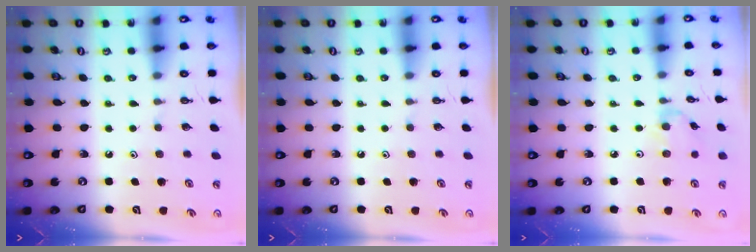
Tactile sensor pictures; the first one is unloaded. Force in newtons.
{"total": 0.0}
{"total": 2.4, "press": 2.4, "slide": 0.3}